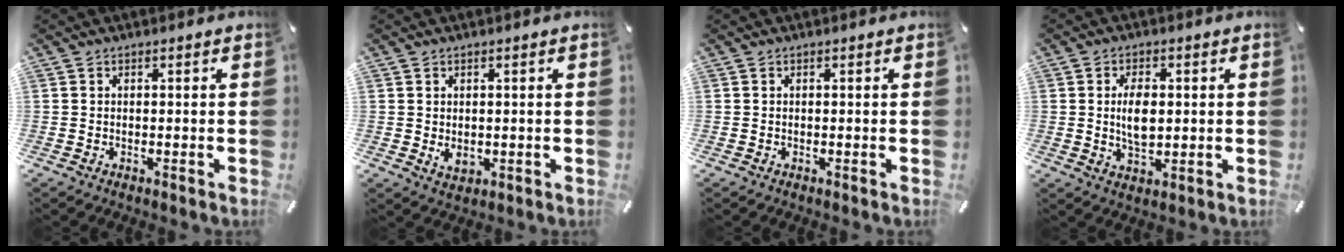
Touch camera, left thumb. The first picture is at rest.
{"total": 2.6, "force": [0.1, 2.1, 1.6], "torque": [-0.029, -0.004, 0.001]}
{"total": 0.0}
{"total": 6.6, "force": [0.6, 3.8, 5.4], "torque": [-0.106, -0.002, 0.004]}